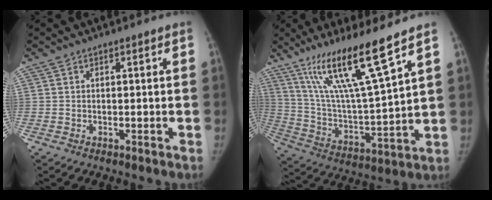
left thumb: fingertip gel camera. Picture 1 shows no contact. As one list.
[{"total": 18.0, "force": [11.8, 0.9, 13.5], "torque": [-0.233, -0.062, 0.223]}]